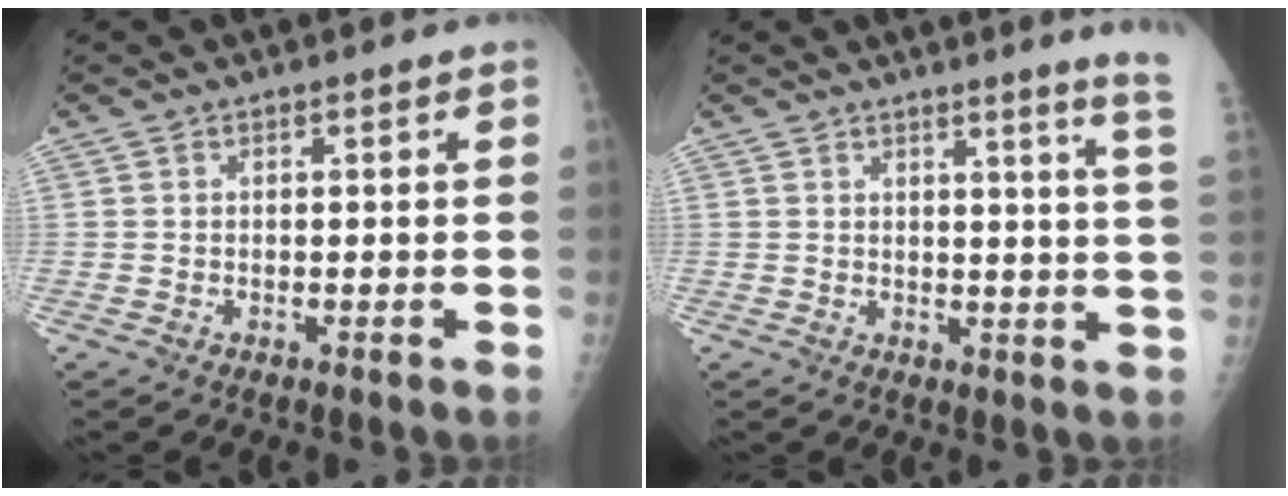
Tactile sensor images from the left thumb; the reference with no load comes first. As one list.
[{"total": 8.5, "force": [6.3, -1.6, 5.4], "torque": [-0.068, -0.060, 0.055]}]